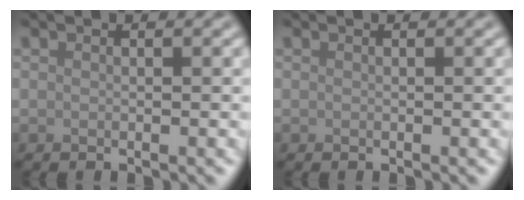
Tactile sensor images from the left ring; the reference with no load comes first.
{"total": 0.0}